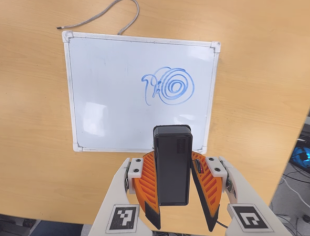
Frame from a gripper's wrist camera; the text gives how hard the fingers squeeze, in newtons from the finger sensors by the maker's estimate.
{"total": 4.8, "left": 4.5, "right": 5.2}